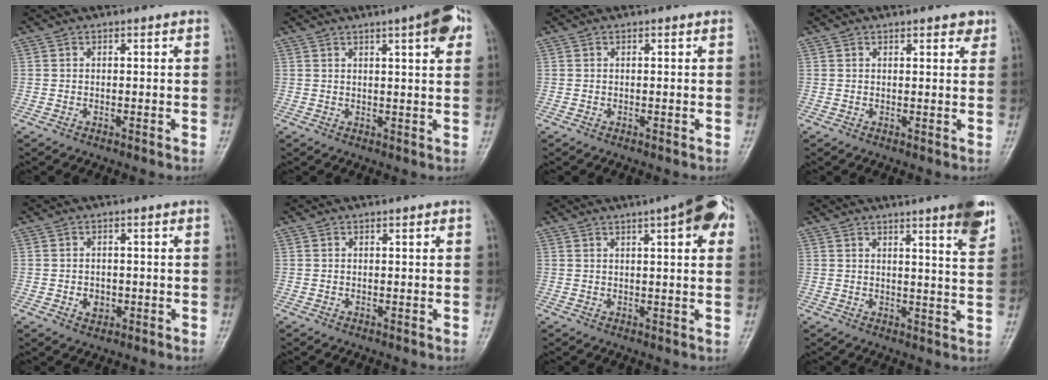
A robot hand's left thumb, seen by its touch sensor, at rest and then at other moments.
{"total": 7.3, "force": [3.6, 1.4, 6.1], "torque": [-0.073, -0.005, 0.044]}
{"total": 0.0}
{"total": 2.7, "force": [1.8, 1.0, 1.6], "torque": [-0.007, -0.008, 0.020]}
{"total": 2.8, "force": [-0.7, 2.2, 1.5], "torque": [-0.013, 0.004, -0.007]}
{"total": 0.6, "force": [0.2, 0.1, 0.5], "torque": [-0.007, 0.000, 0.002]}
{"total": 10.5, "force": [4.9, 2.7, 8.9], "torque": [-0.100, 0.003, 0.058]}
{"total": 8.6, "force": [5.3, 0.7, 6.8], "torque": [-0.079, -0.029, 0.065]}